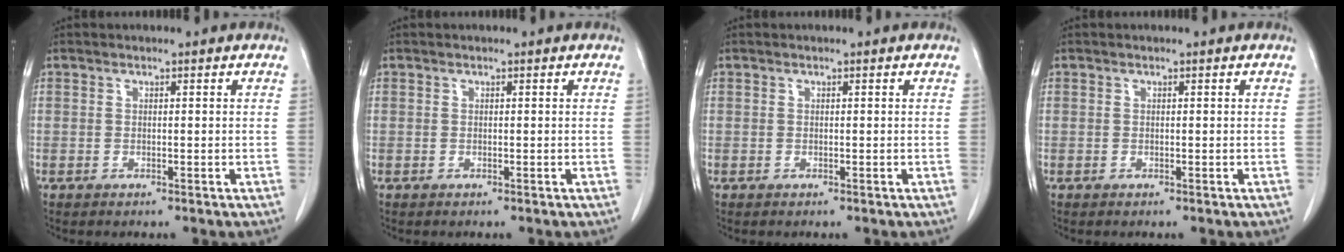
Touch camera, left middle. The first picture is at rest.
{"total": 0.0}
{"total": 0.0}
{"total": 0.0}